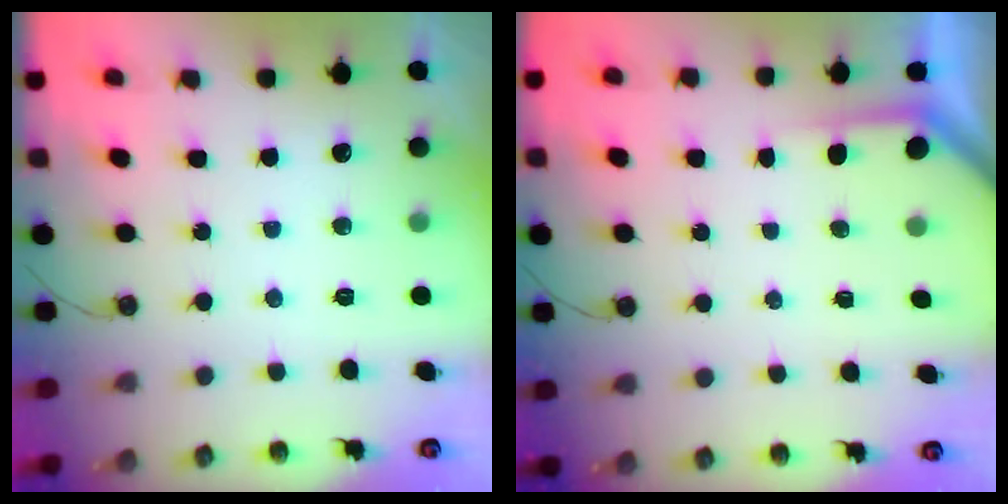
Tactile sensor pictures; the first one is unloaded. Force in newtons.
{"total": 1.8, "press": 1.8, "slide": 0.3}